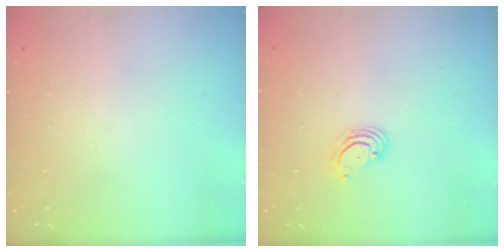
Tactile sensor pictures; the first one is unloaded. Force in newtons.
{"total": 2.8, "press": 2.8, "slide": 0.2}